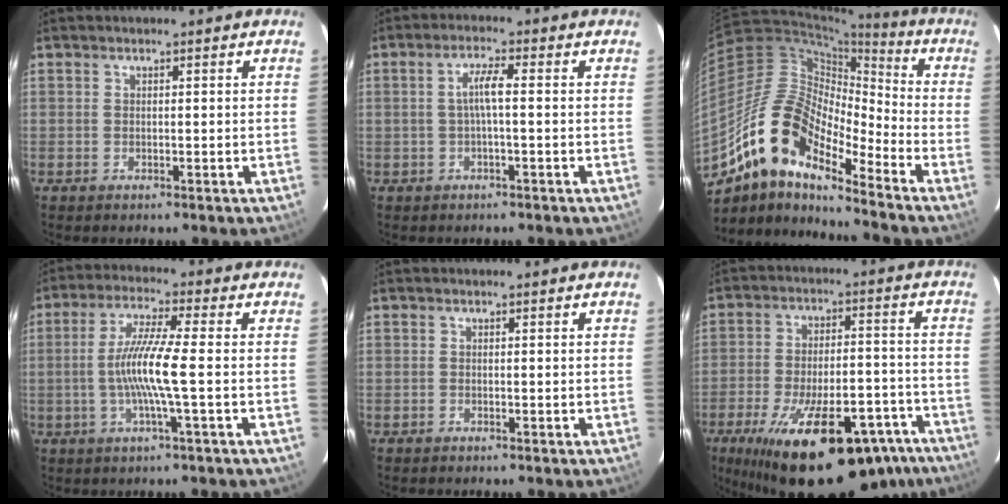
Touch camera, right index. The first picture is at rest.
{"total": 3.5, "force": [-0.3, 0.2, 3.5], "torque": [-0.069, 0.005, -0.004]}
{"total": 16.3, "force": [-11.6, 5.6, 10.0], "torque": [-0.169, 0.003, -0.236]}
{"total": 9.1, "force": [-1.5, -0.6, 8.9], "torque": [-0.181, 0.000, -0.029]}
{"total": 0.0}
{"total": 28.4, "force": [-19.9, 10.3, 17.5], "torque": [-0.287, -0.017, -0.272]}